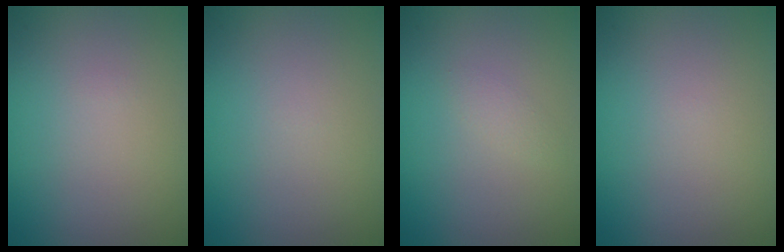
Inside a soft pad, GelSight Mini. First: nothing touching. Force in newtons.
{"total": 0.0}
{"total": 0.8, "press": 0.8, "slide": 0.1}
{"total": 0.0}